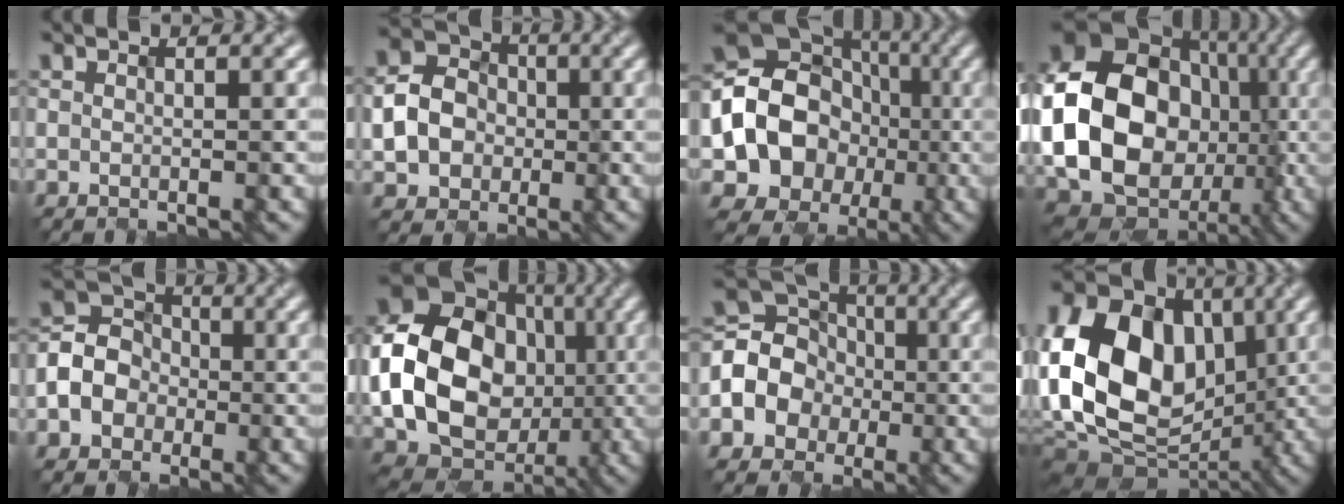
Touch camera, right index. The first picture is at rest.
{"total": 5.3, "force": [-0.9, 4.7, 2.2], "torque": [-0.052, 0.008, -0.023]}
{"total": 16.0, "force": [-2.2, 14.6, 6.3], "torque": [-0.126, 0.006, -0.063]}
{"total": 21.2, "force": [-2.5, 17.6, 11.6], "torque": [-0.225, -0.008, -0.094]}
{"total": 5.0, "force": [-1.8, 4.2, 1.9], "torque": [-0.041, 0.008, -0.043]}
{"total": 16.9, "force": [-1.5, 13.7, 9.7], "torque": [-0.189, 0.003, -0.037]}
{"total": 7.5, "force": [-1.9, 6.7, 2.8], "torque": [-0.055, 0.002, -0.057]}
{"total": 15.0, "force": [-0.4, 11.0, 10.2], "torque": [-0.196, 0.018, -0.030]}